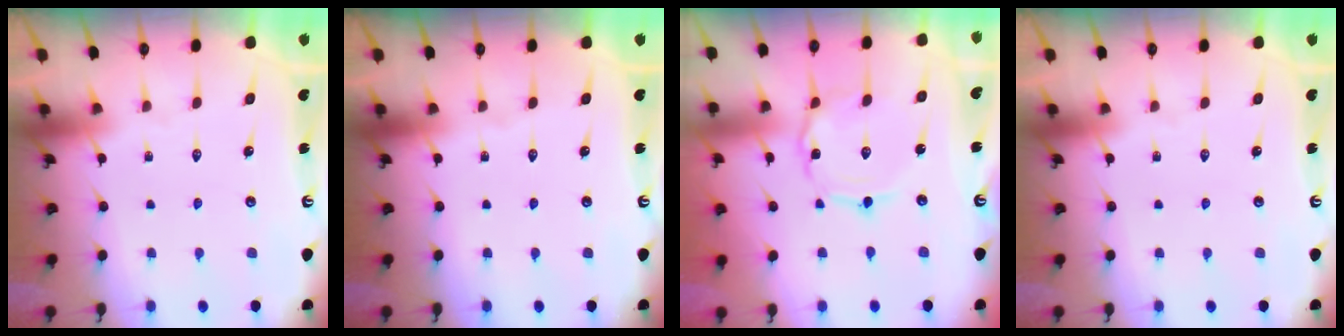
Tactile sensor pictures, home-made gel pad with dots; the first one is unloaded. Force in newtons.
{"total": 0.0}
{"total": 2.0, "press": 2.0, "slide": 0.2}
{"total": 0.0}